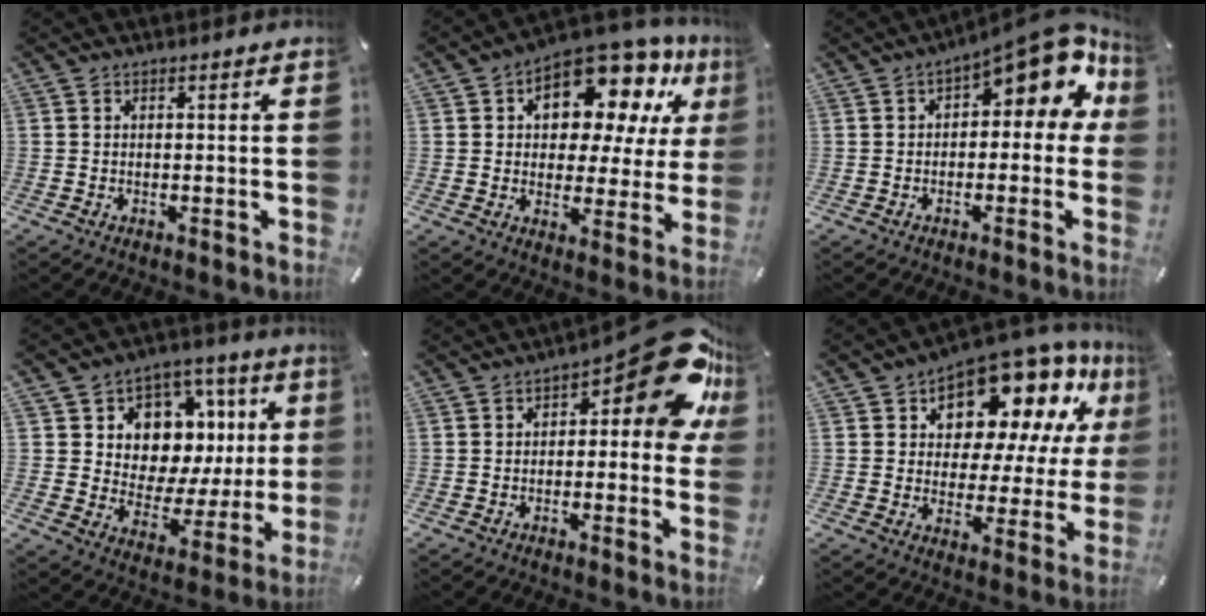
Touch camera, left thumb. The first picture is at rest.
{"total": 14.7, "force": [9.1, 8.1, 8.1], "torque": [-0.127, -0.068, 0.158]}
{"total": 11.2, "force": [5.2, 5.0, 8.5], "torque": [-0.113, -0.041, 0.088]}
{"total": 10.4, "force": [4.3, 8.7, 3.6], "torque": [-0.045, -0.055, 0.082]}
{"total": 17.2, "force": [7.1, 7.0, 14.0], "torque": [-0.167, -0.057, 0.115]}
{"total": 14.9, "force": [11.2, 7.6, 6.3], "torque": [-0.110, -0.094, 0.193]}